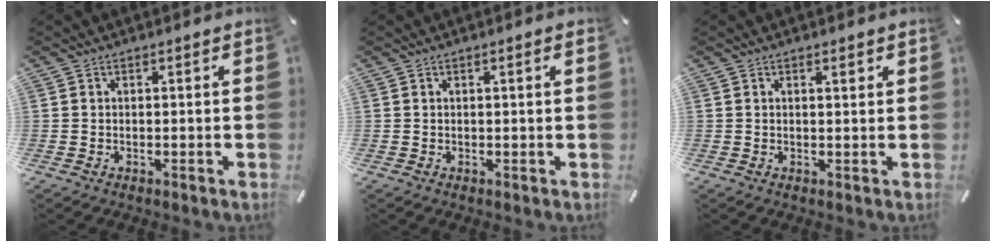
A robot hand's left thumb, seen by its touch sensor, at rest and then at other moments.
{"total": 1.2, "force": [0.2, 0.0, 1.2], "torque": [-0.020, -0.001, 0.004]}
{"total": 1.3, "force": [0.7, 0.4, 1.1], "torque": [-0.014, -0.002, 0.009]}